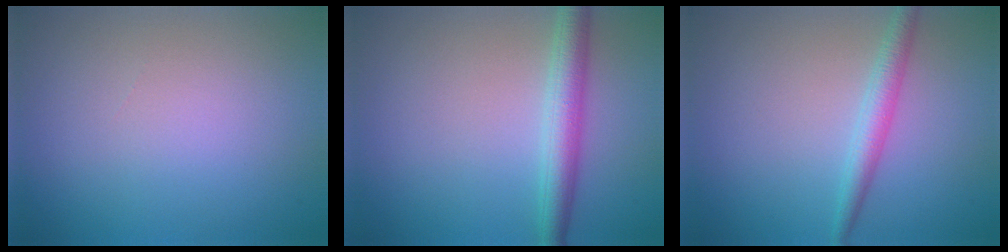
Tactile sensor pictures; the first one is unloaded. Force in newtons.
{"total": 3.5, "press": 3.5, "slide": 0.1}
{"total": 2.3, "press": 2.3, "slide": 0.0}